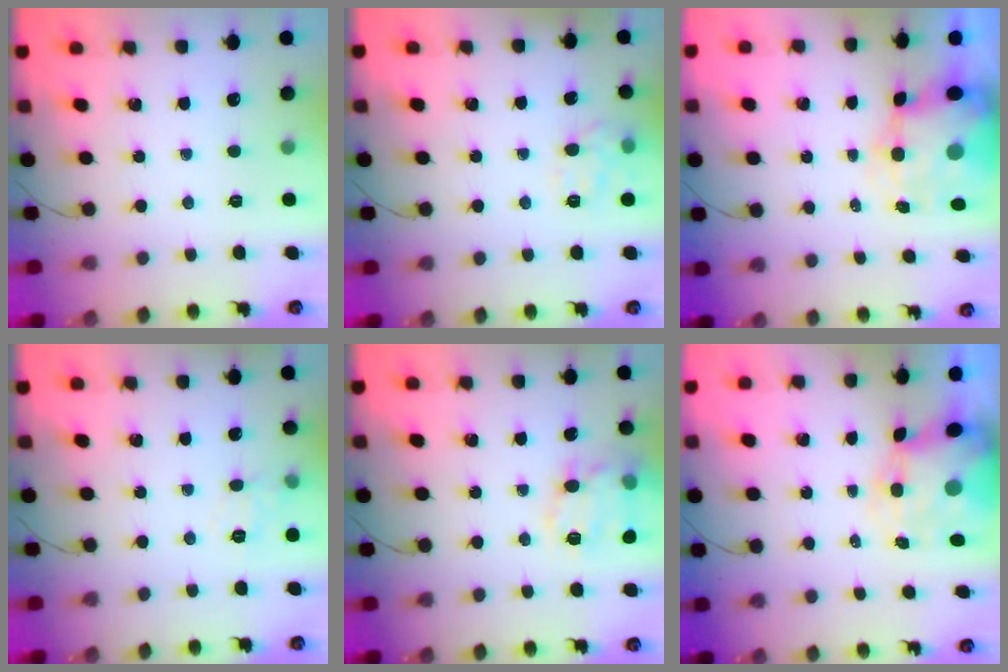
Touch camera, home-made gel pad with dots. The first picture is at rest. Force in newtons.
{"total": 6.0, "press": 5.9, "slide": 1.1}
{"total": 6.5, "press": 6.2, "slide": 2.0}
{"total": 6.7, "press": 6.5, "slide": 1.5}
{"total": 15.6, "press": 15.6, "slide": 1.1}
{"total": 7.6, "press": 7.4, "slide": 1.9}